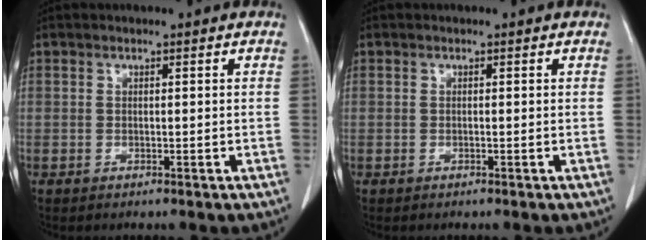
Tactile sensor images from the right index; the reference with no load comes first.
{"total": 0.0}